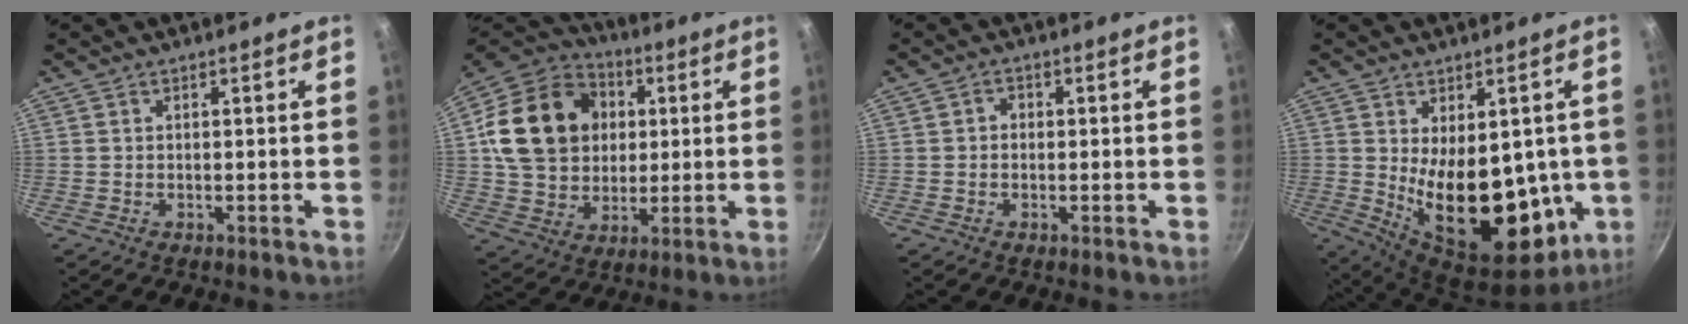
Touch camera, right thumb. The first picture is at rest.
{"total": 21.6, "force": [3.7, 17.3, 12.4], "torque": [-0.197, 0.015, 0.065]}
{"total": 1.8, "force": [-0.1, 1.6, 0.9], "torque": [-0.012, 0.007, -0.005]}
{"total": 20.5, "force": [-1.2, 11.4, 17.0], "torque": [-0.217, -0.041, 0.010]}